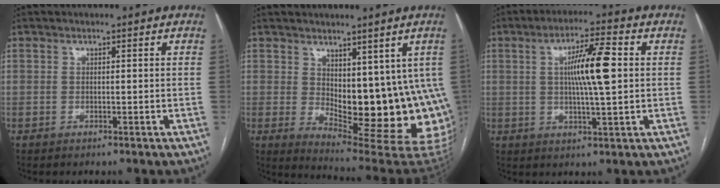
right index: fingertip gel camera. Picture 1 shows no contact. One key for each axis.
{"total": 16.3, "fx": 1.3, "fy": 7.0, "fz": 14.6, "tx": -0.159, "ty": -0.023, "tz": 0.037}
{"total": 9.2, "fx": 1.3, "fy": 0.7, "fz": 9.1, "tx": -0.162, "ty": 0.005, "tz": 0.022}